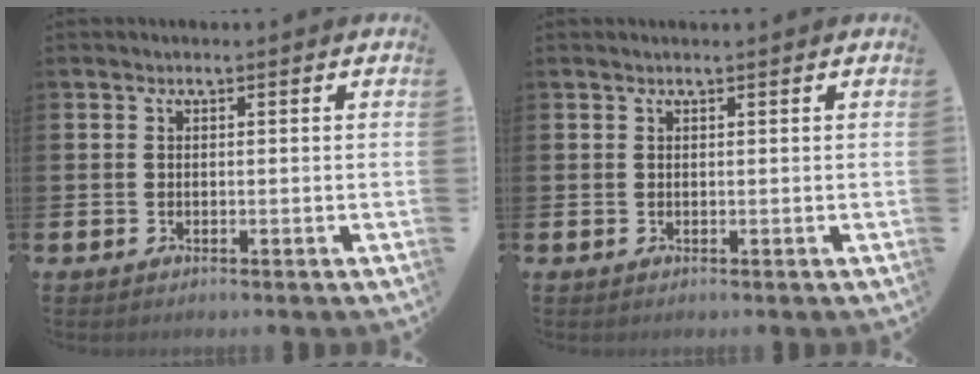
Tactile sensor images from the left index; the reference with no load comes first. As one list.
[{"total": 0.0}]